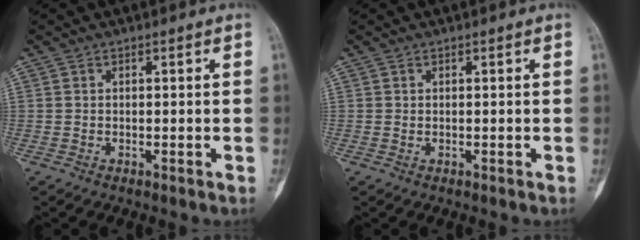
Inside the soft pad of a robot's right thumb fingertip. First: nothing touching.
{"total": 0.0}